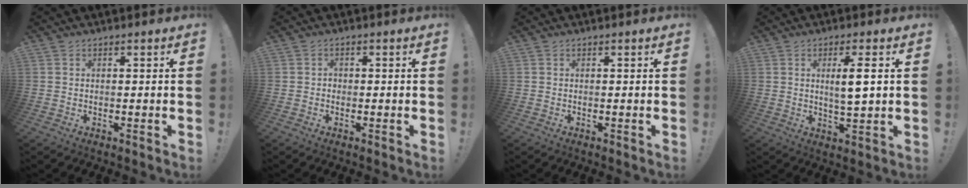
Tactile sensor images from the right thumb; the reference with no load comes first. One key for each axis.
{"total": 1.3, "fx": -0.5, "fy": 1.1, "fz": 0.5, "tx": -0.015, "ty": 0.008, "tz": -0.009}
{"total": 0.0}
{"total": 6.2, "fx": 1.7, "fy": 0.9, "fz": 5.9, "tx": -0.091, "ty": -0.009, "tz": 0.020}